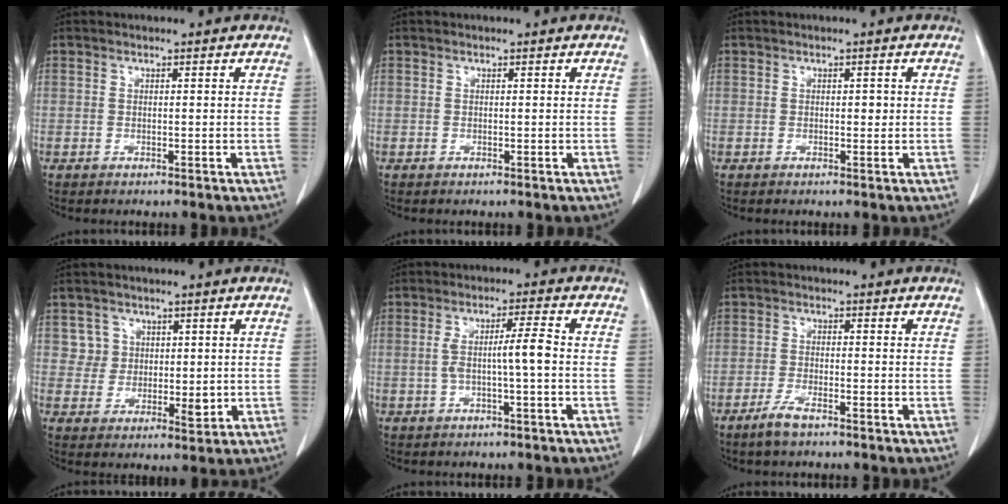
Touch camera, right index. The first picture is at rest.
{"total": 0.0}
{"total": 0.9, "force": [0.1, 0.5, 0.7], "torque": [-0.007, 0.001, 0.000]}
{"total": 4.7, "force": [1.7, 4.3, 0.8], "torque": [-0.004, 0.000, 0.034]}
{"total": 5.1, "force": [-0.6, 0.0, 5.1], "torque": [-0.093, 0.013, -0.009]}
{"total": 3.2, "force": [-2.5, 0.3, 2.0], "torque": [-0.047, -0.003, -0.049]}